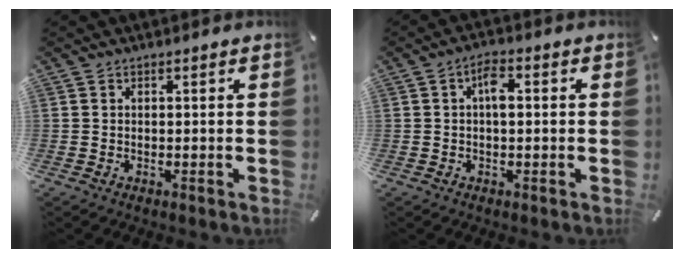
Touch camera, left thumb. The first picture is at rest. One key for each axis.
{"total": 3.9, "fx": 0.4, "fy": 1.8, "fz": 3.5, "tx": -0.062, "ty": 0.010, "tz": 0.002}